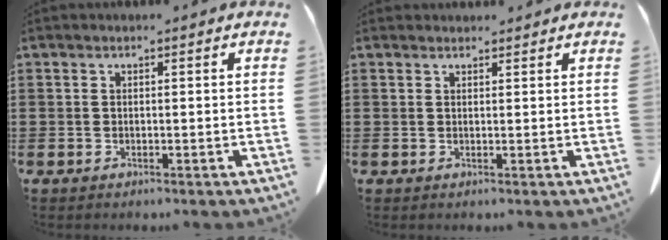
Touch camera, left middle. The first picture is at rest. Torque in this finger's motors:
{"motor_torque": [-0.90, 0.89, -0.13, -0.12]}